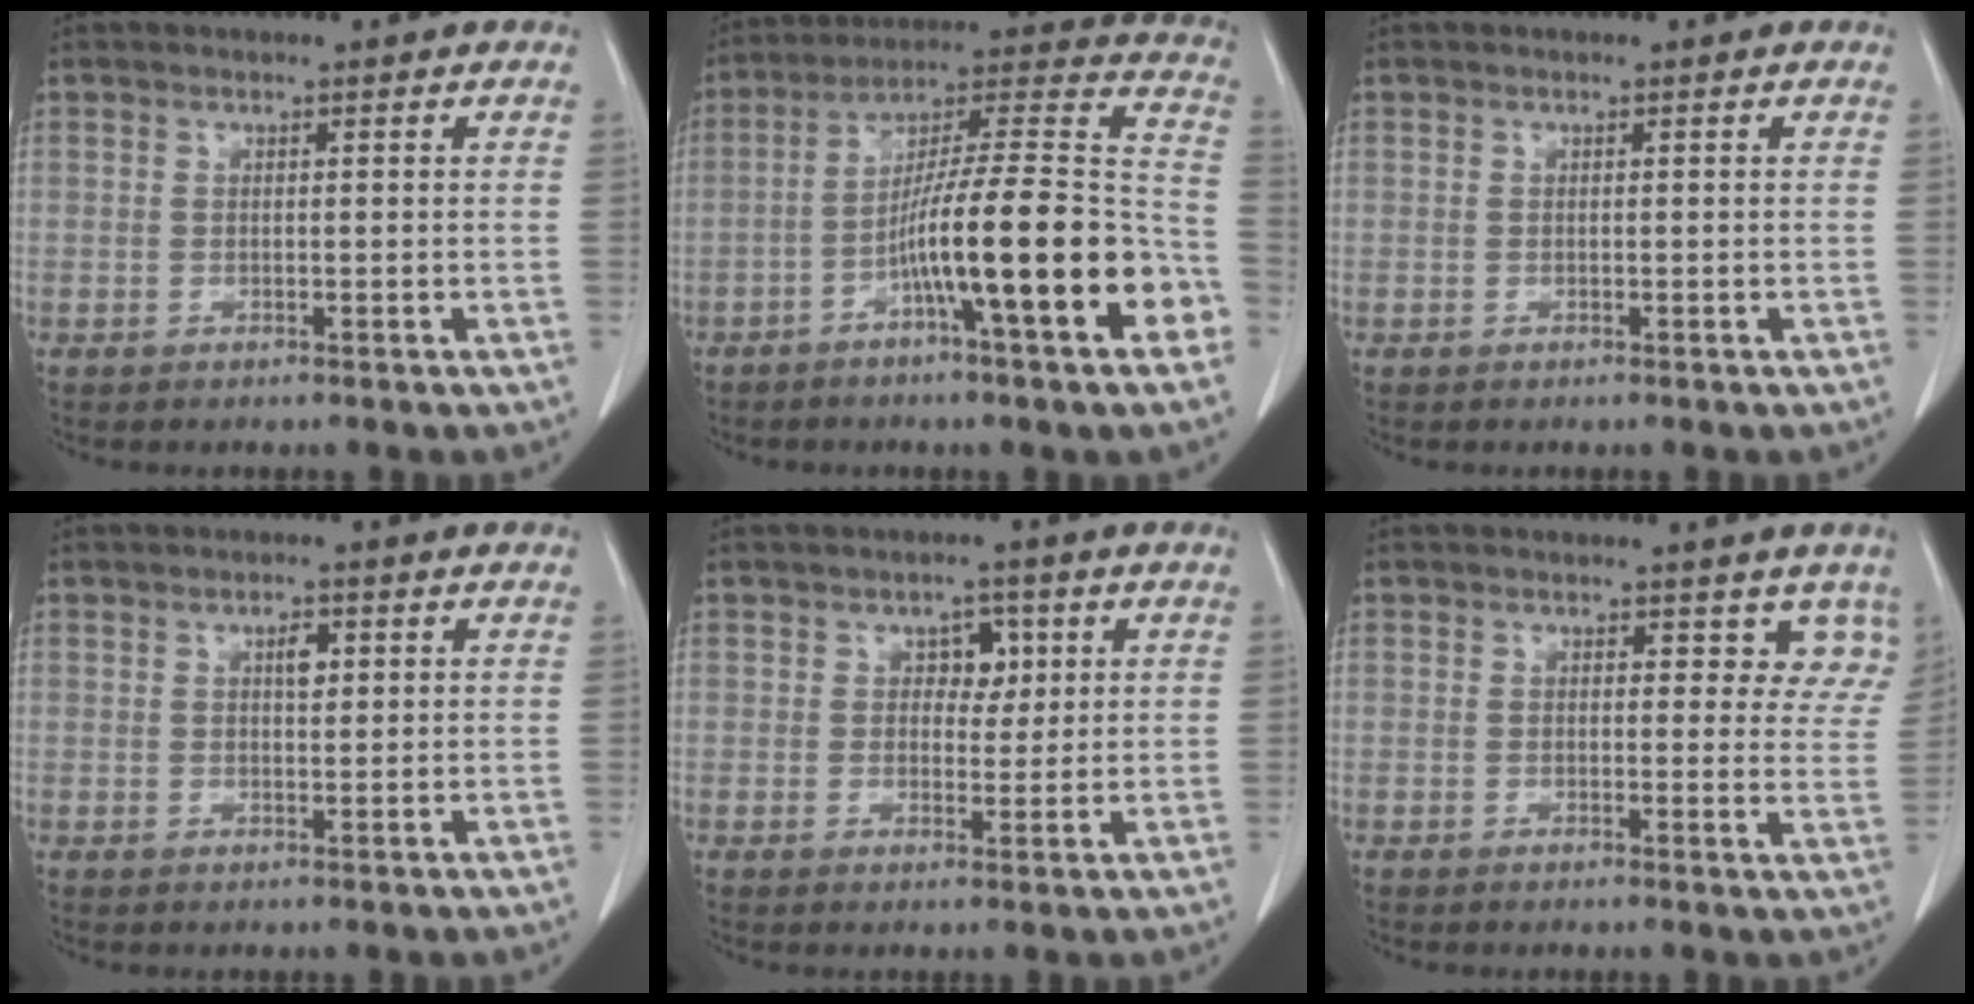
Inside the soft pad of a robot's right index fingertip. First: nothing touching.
{"total": 20.1, "force": [-7.5, 1.0, 18.6], "torque": [-0.260, 0.013, -0.123]}
{"total": 0.0}
{"total": 2.0, "force": [0.7, 0.9, 1.7], "torque": [-0.027, 0.000, 0.012]}
{"total": 3.4, "force": [1.1, 2.4, 2.2], "torque": [-0.024, 0.006, 0.017]}
{"total": 5.0, "force": [4.0, 2.7, 1.5], "torque": [0.013, -0.010, 0.027]}